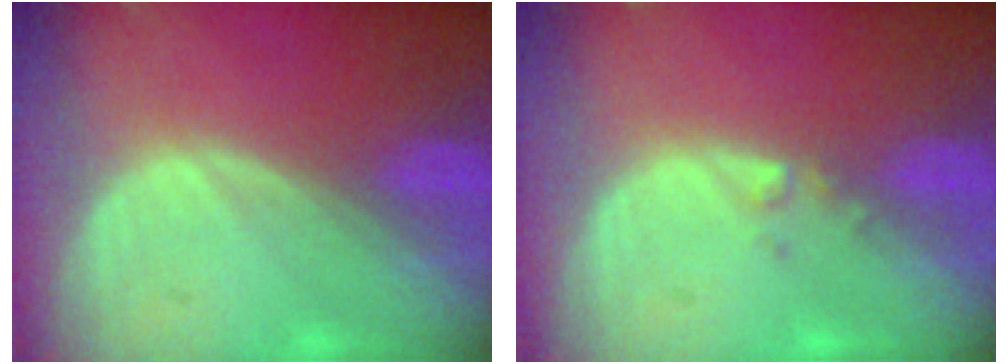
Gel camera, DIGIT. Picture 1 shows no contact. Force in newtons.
{"total": 1.0, "press": 0.9, "slide": 0.5}